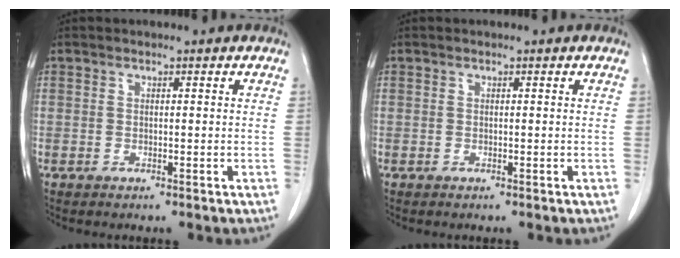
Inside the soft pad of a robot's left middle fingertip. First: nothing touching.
{"total": 0.0}